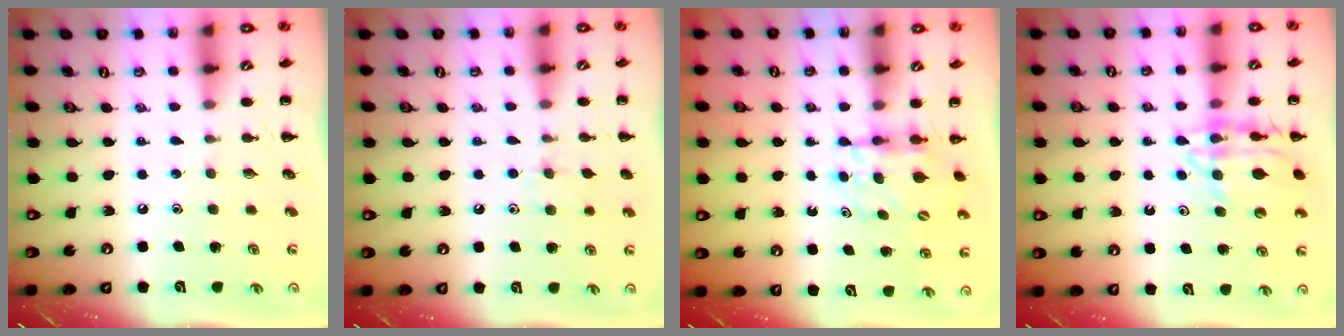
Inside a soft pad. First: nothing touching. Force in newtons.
{"total": 5.9, "press": 5.6, "slide": 1.9}
{"total": 5.4, "press": 5.3, "slide": 0.6}
{"total": 13.1, "press": 13.0, "slide": 2.2}